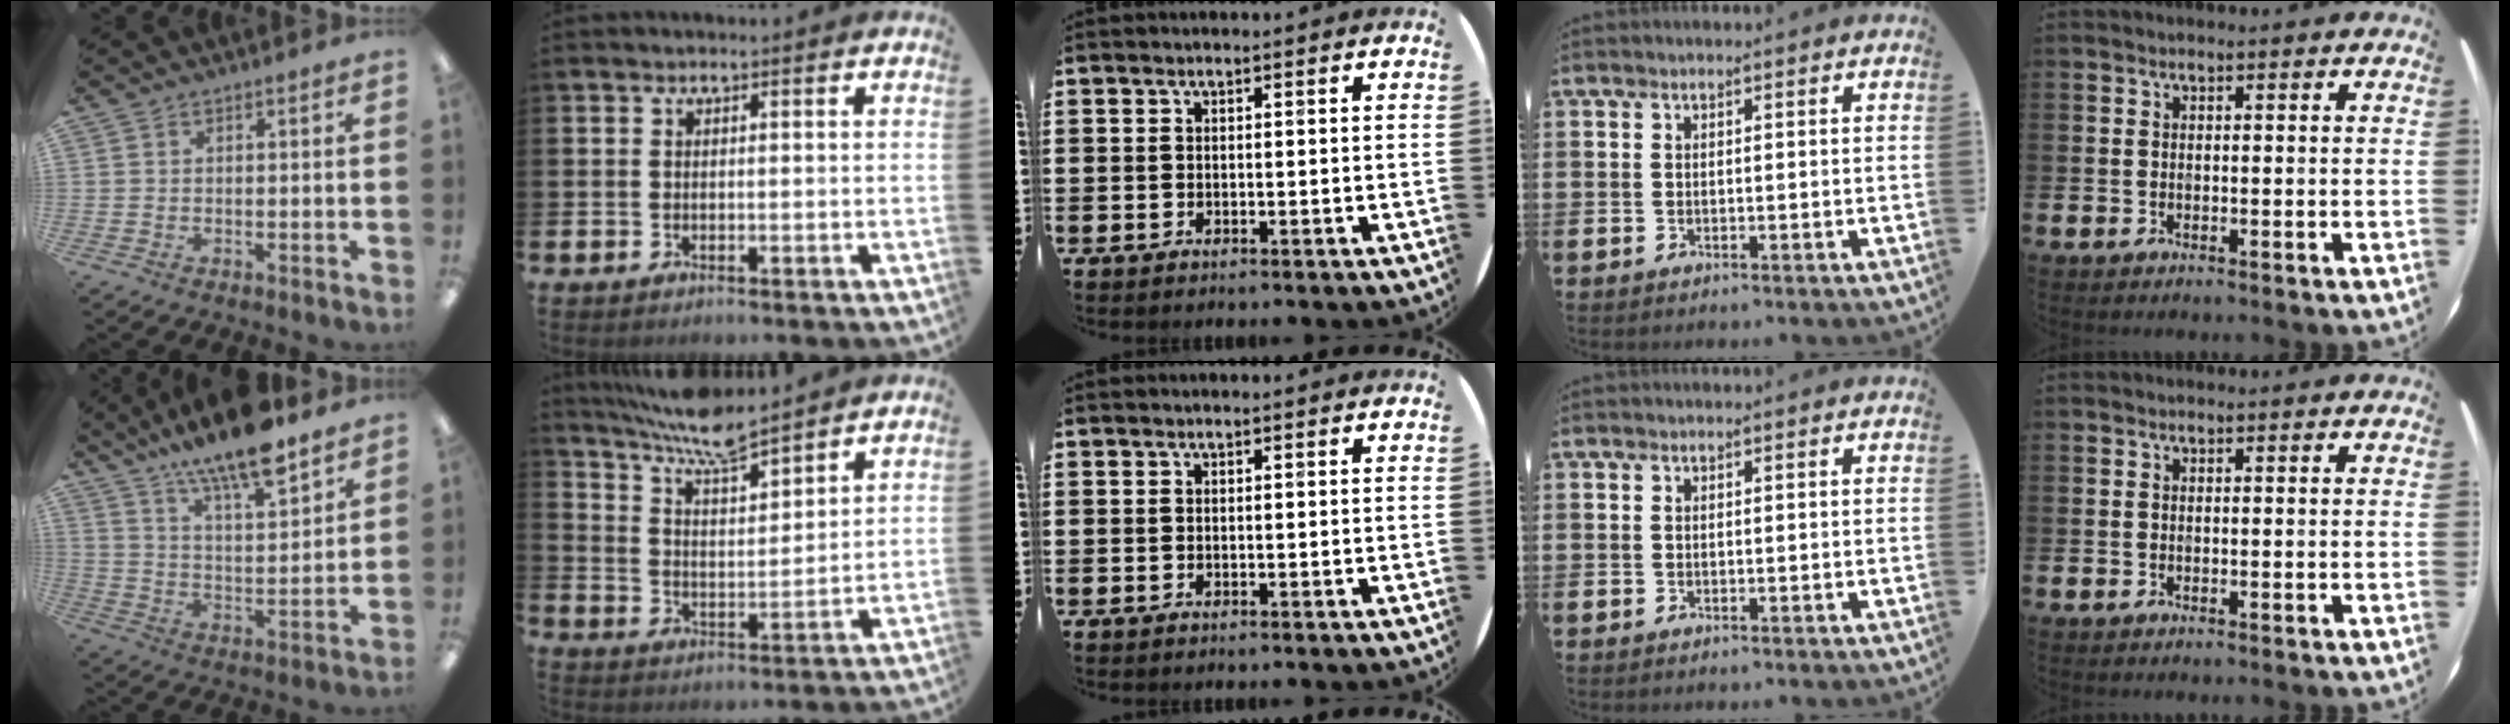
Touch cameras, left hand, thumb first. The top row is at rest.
{"thumb": {"total": 14.9, "force": [11.9, 3.9, 8.1], "torque": [-0.140, -0.071, 0.204]}, "index": {"total": 8.0, "force": [7.5, 0.7, 2.6], "torque": [-0.077, -0.045, 0.136]}}